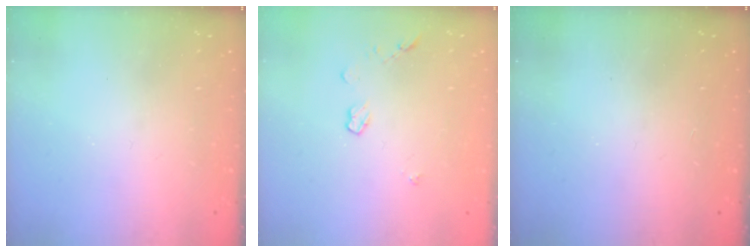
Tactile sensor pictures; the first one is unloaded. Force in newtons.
{"total": 3.8, "press": 3.8, "slide": 0.5}
{"total": 0.0}